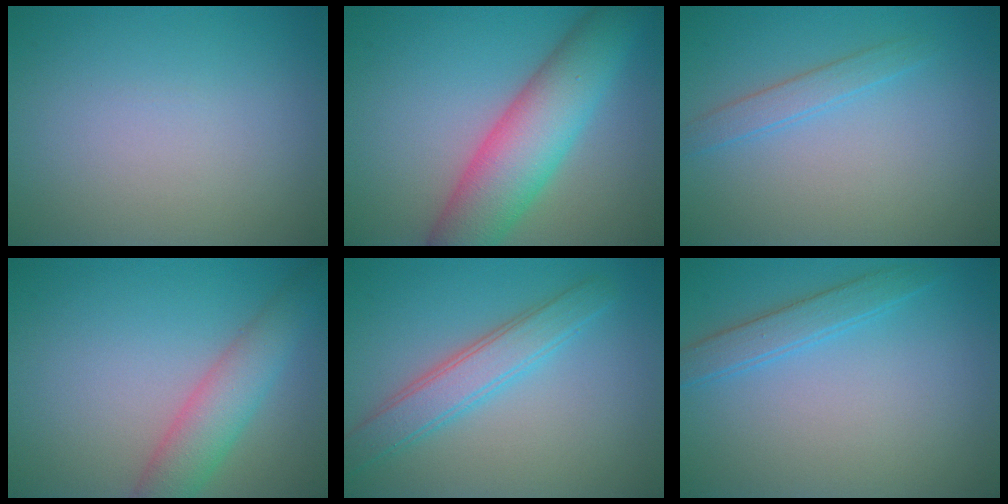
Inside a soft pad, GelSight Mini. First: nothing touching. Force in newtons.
{"total": 8.1, "press": 8.1, "slide": 0.3}
{"total": 1.7, "press": 1.7, "slide": 0.1}
{"total": 4.3, "press": 4.3, "slide": 0.2}
{"total": 3.7, "press": 3.7, "slide": 0.2}
{"total": 2.2, "press": 2.2, "slide": 0.1}